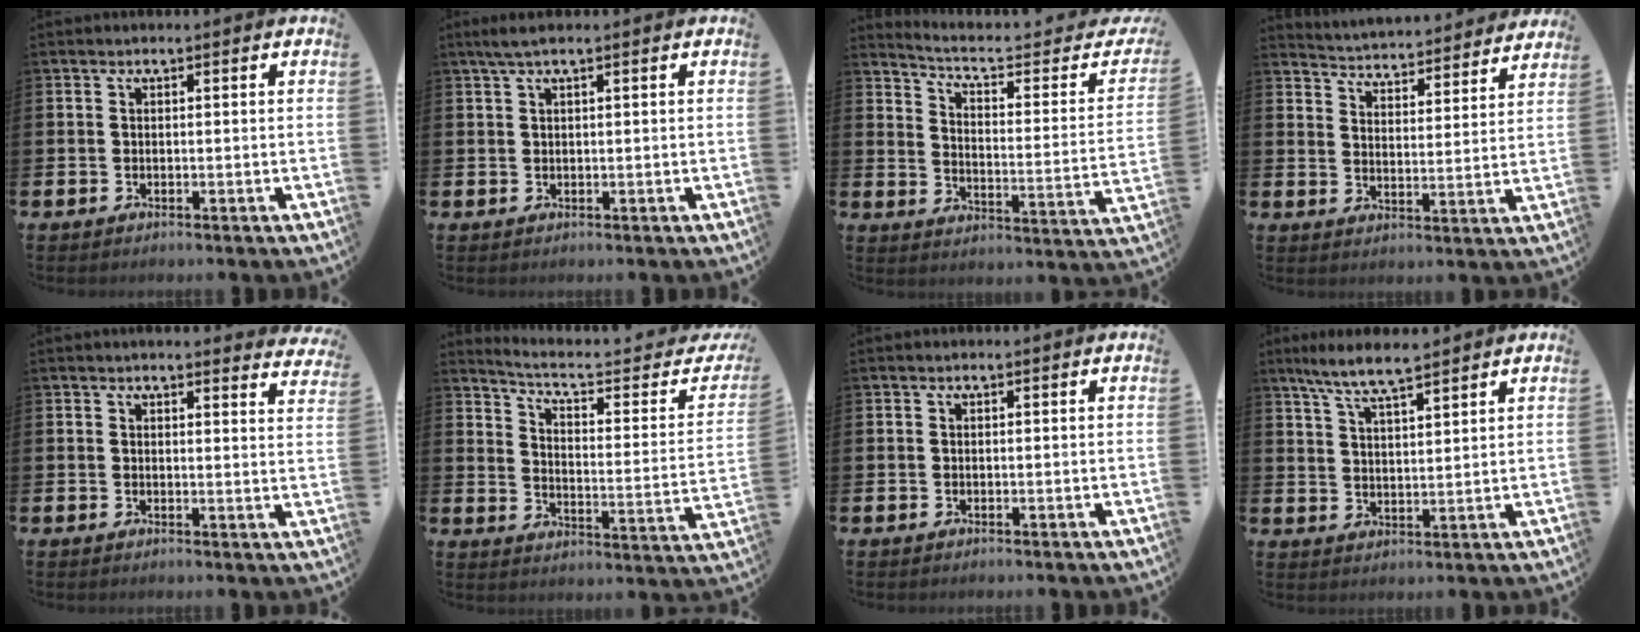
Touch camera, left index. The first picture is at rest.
{"total": 1.7, "force": [1.0, 0.1, 1.4], "torque": [-0.030, 0.004, 0.018]}
{"total": 5.0, "force": [4.1, 1.0, 2.8], "torque": [-0.069, -0.037, 0.059]}
{"total": 4.6, "force": [4.6, 0.6, 0.0], "torque": [-0.016, -0.046, 0.074]}
{"total": 2.8, "force": [2.8, 0.1, 0.1], "torque": [0.005, -0.017, 0.047]}
{"total": 5.7, "force": [4.7, 0.8, 3.2], "torque": [-0.070, -0.044, 0.069]}
{"total": 0.0}
{"total": 6.5, "force": [5.9, 0.7, 2.6], "torque": [-0.070, -0.017, 0.107]}